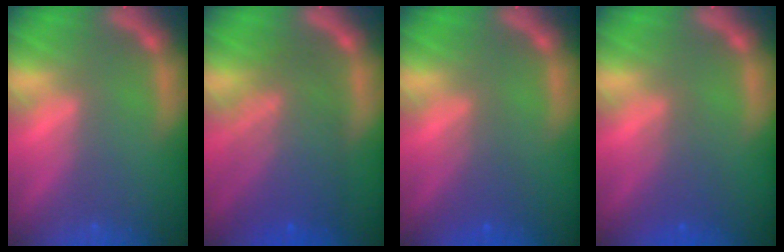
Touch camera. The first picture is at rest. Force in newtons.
{"total": 8.1}
{"total": 2.4}
{"total": 2.5}